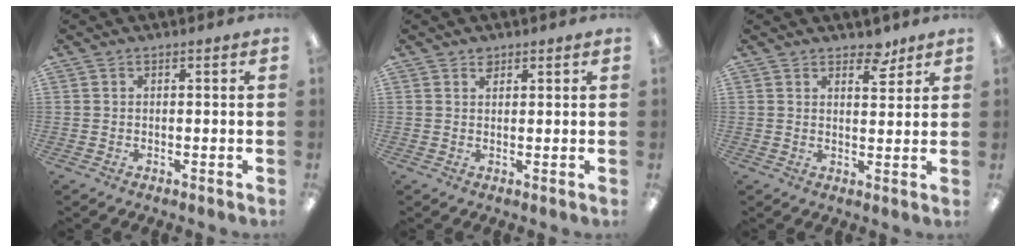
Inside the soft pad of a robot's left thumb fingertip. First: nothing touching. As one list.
[{"total": 1.6, "force": [1.3, 0.8, 0.6], "torque": [-0.005, -0.005, 0.022]}, {"total": 5.1, "force": [4.1, 2.3, 1.9], "torque": [-0.006, -0.027, 0.069]}]